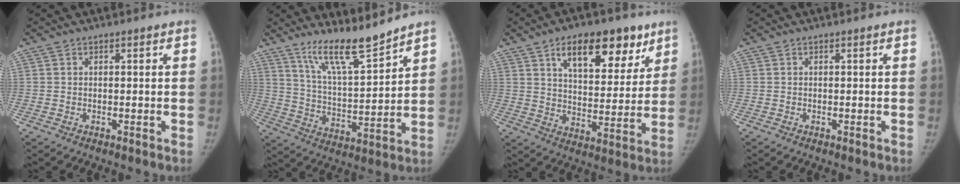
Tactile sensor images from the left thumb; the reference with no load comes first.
{"total": 11.8, "force": [9.9, 1.2, 6.3], "torque": [-0.101, -0.073, 0.184]}
{"total": 16.6, "force": [9.4, 8.5, 10.7], "torque": [-0.102, -0.036, 0.147]}
{"total": 0.0}